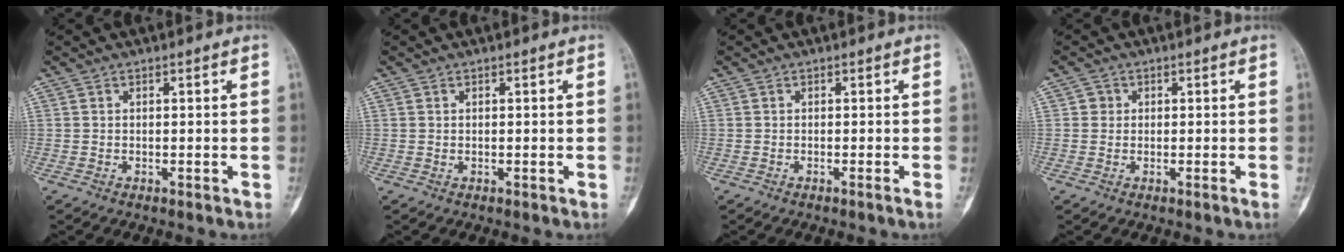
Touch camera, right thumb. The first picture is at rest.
{"total": 0.0}
{"total": 0.7, "force": [-0.4, -0.3, 0.5], "torque": [-0.002, 0.003, -0.010]}
{"total": 1.1, "force": [0.2, 1.1, 0.3], "torque": [0.002, 0.001, -0.002]}